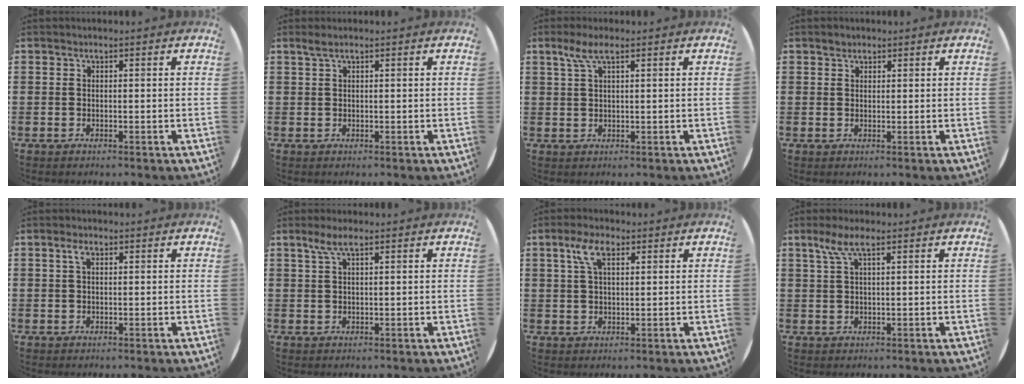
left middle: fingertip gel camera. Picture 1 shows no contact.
{"total": 0.8, "force": [0.5, 0.0, 0.7], "torque": [-0.013, 0.002, 0.009]}
{"total": 3.1, "force": [1.7, 0.6, 2.5], "torque": [-0.053, 0.007, 0.029]}
{"total": 1.0, "force": [0.9, 0.4, 0.0], "torque": [-0.001, 0.004, 0.018]}
{"total": 1.7, "force": [0.8, 0.8, 1.3], "torque": [-0.020, 0.005, 0.011]}
{"total": 2.7, "force": [1.6, 0.5, 2.1], "torque": [-0.043, 0.006, 0.027]}
{"total": 4.8, "force": [2.5, 2.1, 3.5], "torque": [-0.077, 0.011, 0.044]}
{"total": 3.5, "force": [2.0, 0.8, 2.8], "torque": [-0.059, 0.006, 0.034]}